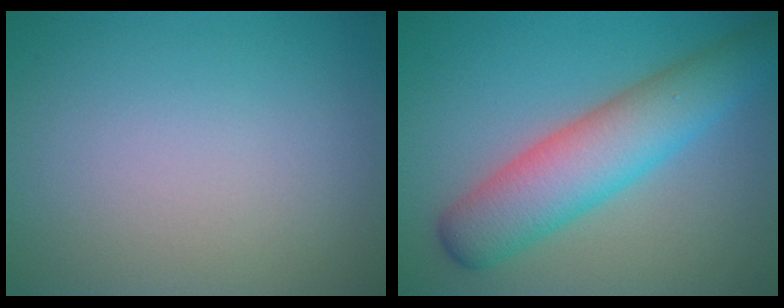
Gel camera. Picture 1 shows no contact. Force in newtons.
{"total": 7.0, "press": 7.0, "slide": 0.2}